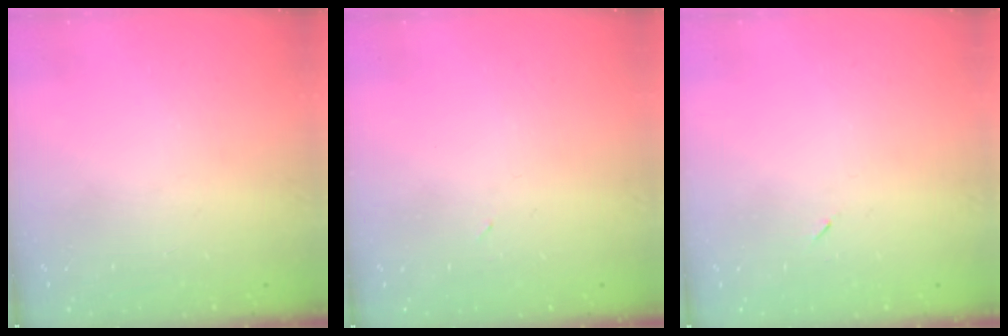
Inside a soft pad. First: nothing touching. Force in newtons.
{"total": 2.4, "press": 2.3, "slide": 0.8}
{"total": 2.6, "press": 2.3, "slide": 1.2}